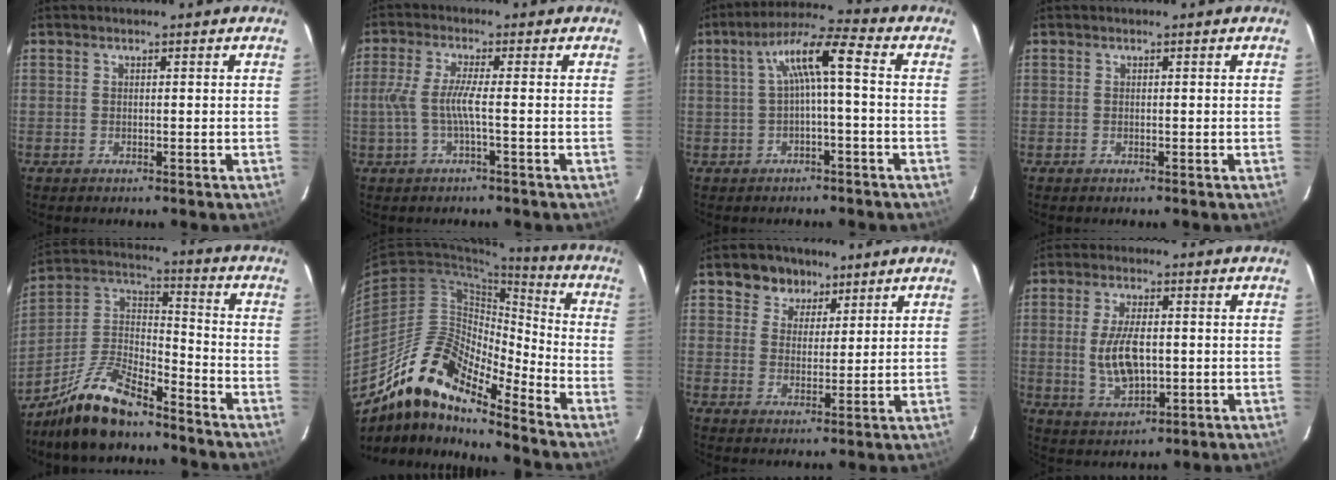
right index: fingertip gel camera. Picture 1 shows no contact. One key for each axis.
{"total": 5.1, "fx": -1.2, "fy": -0.2, "fz": 4.9, "tx": -0.115, "ty": -0.003, "tz": -0.018}
{"total": 7.2, "fx": -0.2, "fy": 0.6, "fz": 7.2, "tx": -0.147, "ty": 0.022, "tz": 0.002}
{"total": 0.0}
{"total": 14.0, "fx": -10.8, "fy": 4.1, "fz": 7.9, "tx": -0.180, "ty": 0.016, "tz": -0.207}
{"total": 16.8, "fx": -13.3, "fy": 4.1, "fz": 9.4, "tx": -0.156, "ty": -0.005, "tz": -0.261}
{"total": 6.2, "fx": 3.9, "fy": 4.6, "fz": 1.2, "tx": -0.016, "ty": 0.012, "tz": 0.063}
{"total": 8.9, "fx": -0.3, "fy": 4.3, "fz": 7.8, "tx": -0.155, "ty": -0.004, "tz": 0.003}